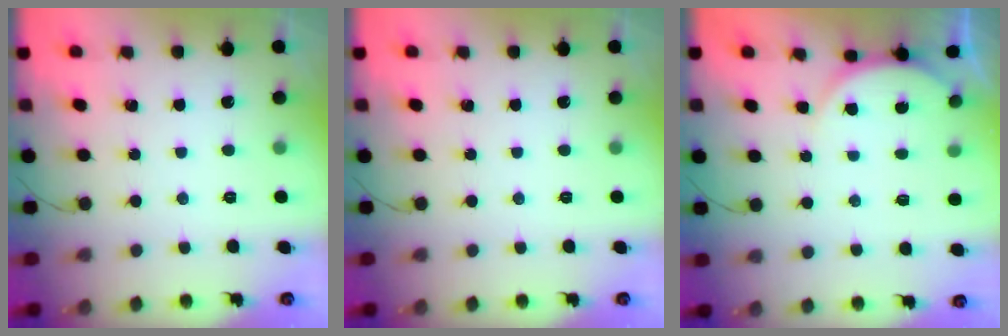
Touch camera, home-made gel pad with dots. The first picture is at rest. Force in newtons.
{"total": 0.0}
{"total": 4.5, "press": 4.4, "slide": 0.6}